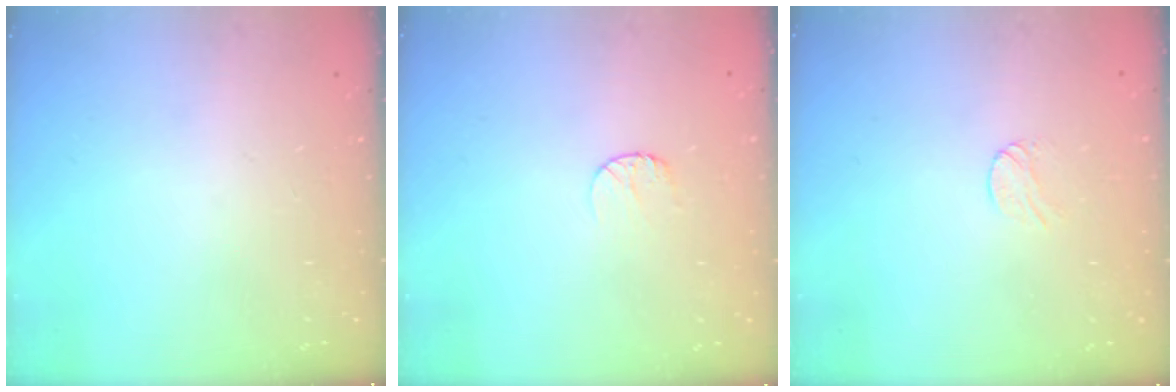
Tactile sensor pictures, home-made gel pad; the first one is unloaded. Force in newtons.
{"total": 3.7, "press": 3.7, "slide": 0.3}
{"total": 3.6, "press": 3.6, "slide": 0.3}